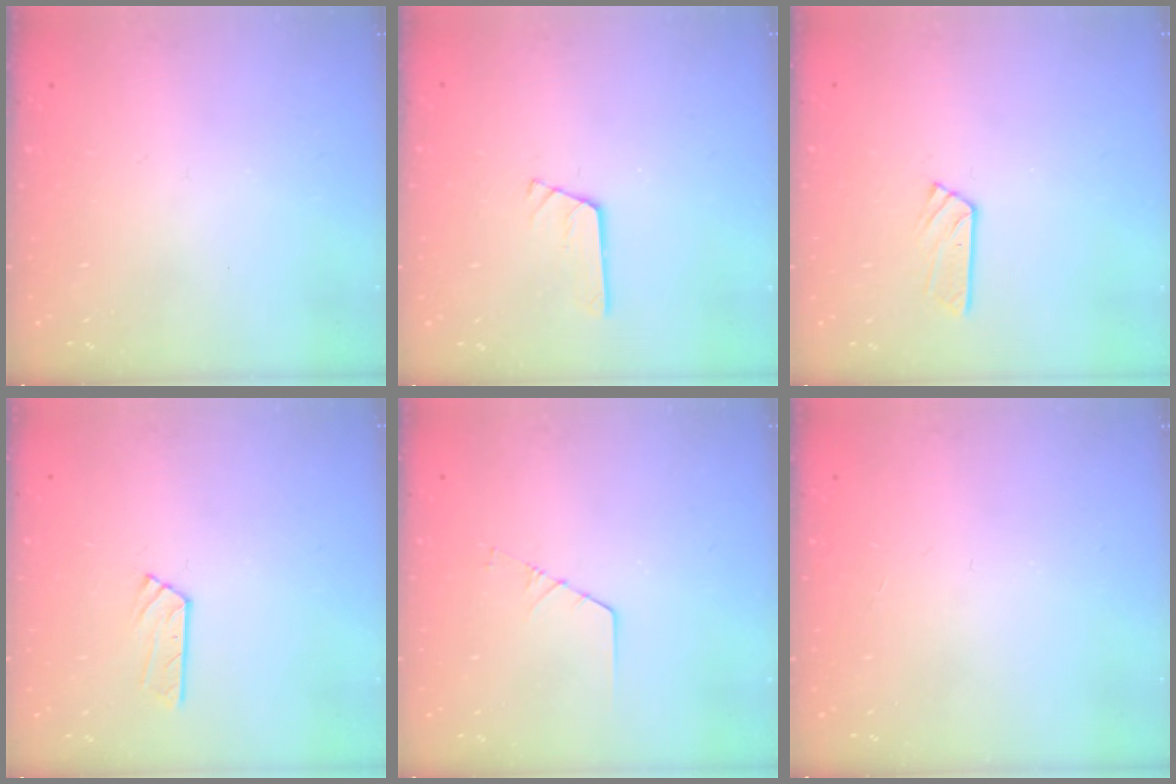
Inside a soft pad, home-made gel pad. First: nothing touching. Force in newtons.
{"total": 2.9, "press": 2.8, "slide": 0.3}
{"total": 4.0, "press": 4.0, "slide": 0.3}
{"total": 3.3, "press": 3.2, "slide": 0.4}
{"total": 1.3, "press": 1.3, "slide": 0.1}
{"total": 0.0}